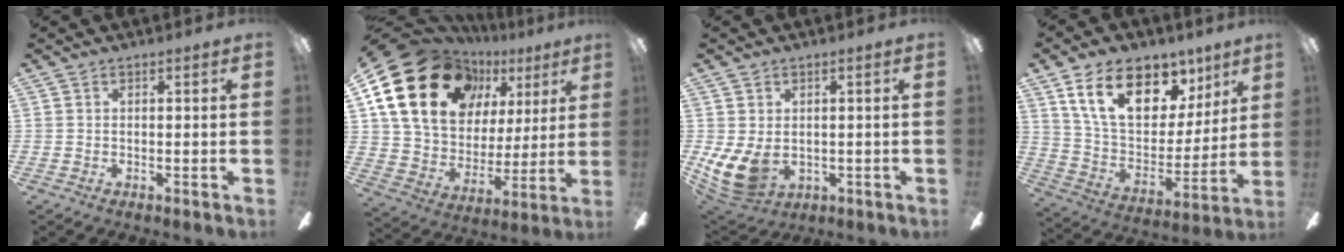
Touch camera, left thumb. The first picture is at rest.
{"total": 23.8, "force": [11.8, 16.9, 11.9], "torque": [-0.217, -0.068, 0.231]}
{"total": 8.3, "force": [-0.6, 5.8, 5.9], "torque": [-0.137, -0.015, -0.008]}
{"total": 21.3, "force": [12.1, 12.2, 12.6], "torque": [-0.213, -0.053, 0.217]}